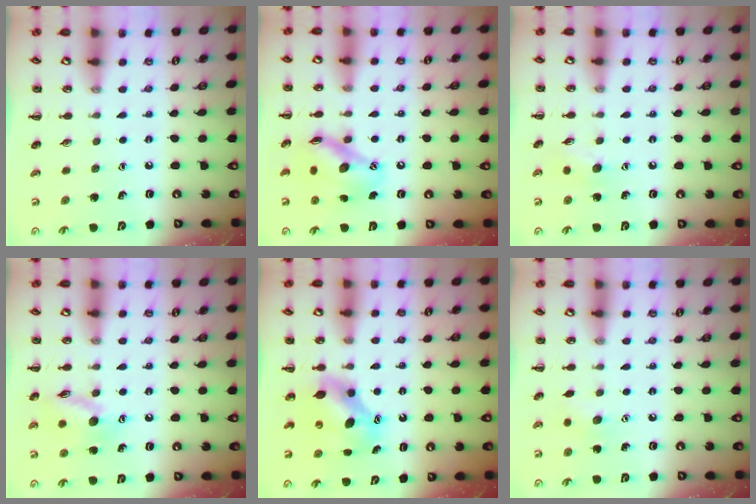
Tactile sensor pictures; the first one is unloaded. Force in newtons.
{"total": 13.9, "press": 13.6, "slide": 2.4}
{"total": 6.1, "press": 6.0, "slide": 1.2}
{"total": 11.7, "press": 11.6, "slide": 1.0}
{"total": 6.5, "press": 6.4, "slide": 0.8}
{"total": 4.4, "press": 4.3, "slide": 0.7}